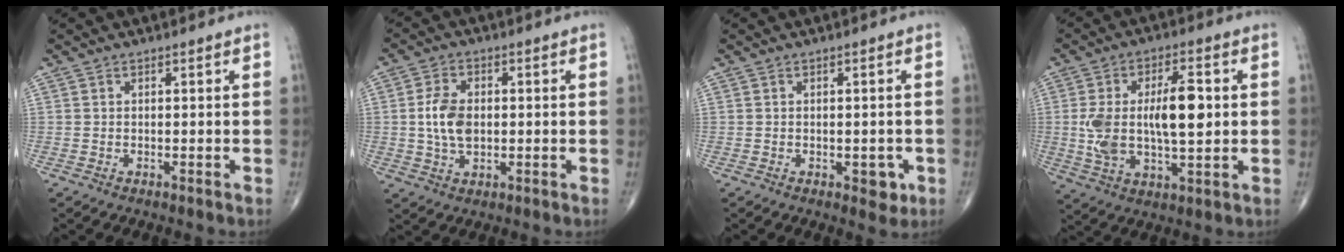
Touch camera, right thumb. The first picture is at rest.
{"total": 7.1, "force": [0.1, 4.5, 5.5], "torque": [-0.100, 0.003, 0.002]}
{"total": 3.2, "force": [-1.0, 1.9, 2.4], "torque": [-0.008, 0.001, -0.009]}
{"total": 14.7, "force": [1.2, 6.5, 13.1], "torque": [-0.238, 0.009, 0.027]}